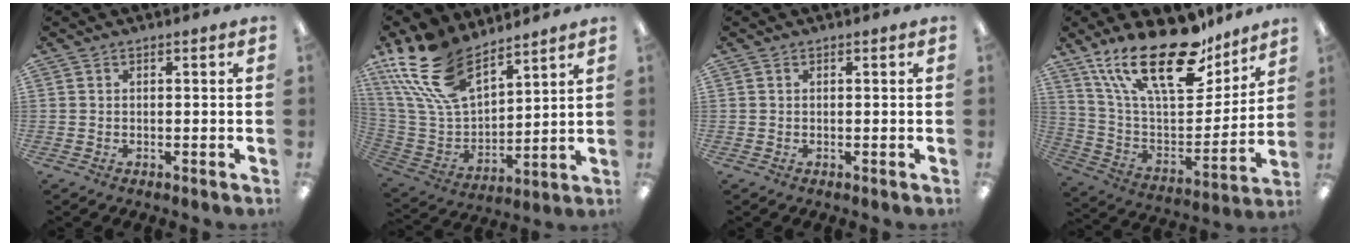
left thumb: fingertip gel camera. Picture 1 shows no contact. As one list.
[{"total": 21.6, "force": [14.2, 10.6, 12.3], "torque": [-0.276, -0.071, 0.264]}, {"total": 0.0}, {"total": 26.8, "force": [18.1, 10.7, 16.6], "torque": [-0.290, -0.107, 0.313]}]